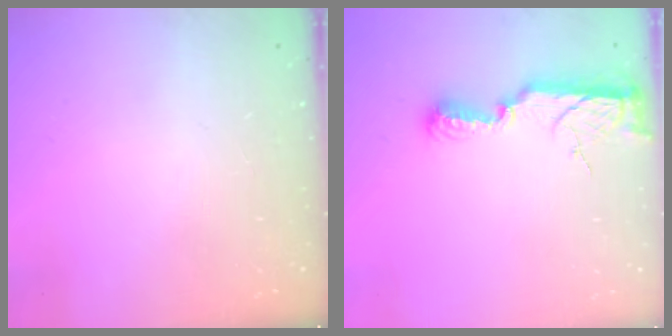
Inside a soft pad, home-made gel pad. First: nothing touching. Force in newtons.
{"total": 9.5, "press": 9.2, "slide": 2.7}